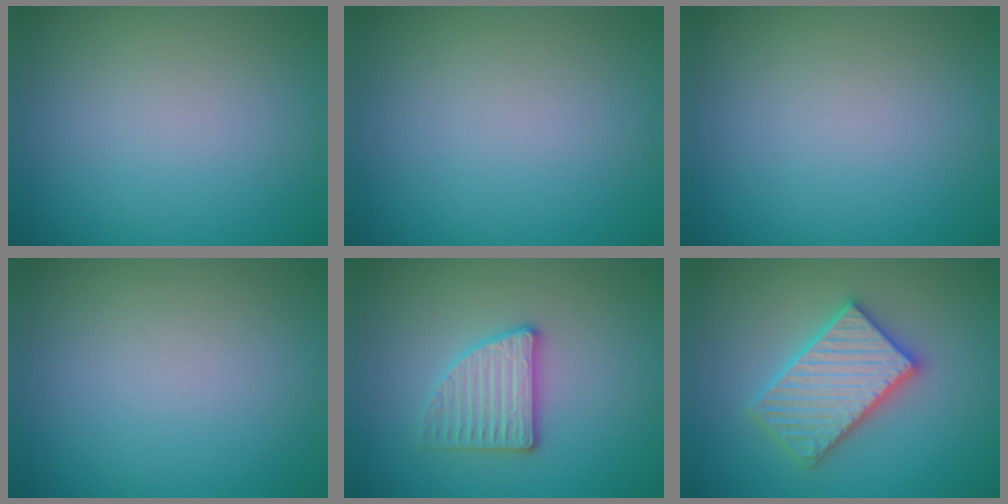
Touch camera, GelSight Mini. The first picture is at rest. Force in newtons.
{"total": 0.0}
{"total": 0.0}
{"total": 0.0}
{"total": 3.1, "press": 2.9, "slide": 0.9}
{"total": 5.6, "press": 5.5, "slide": 0.8}